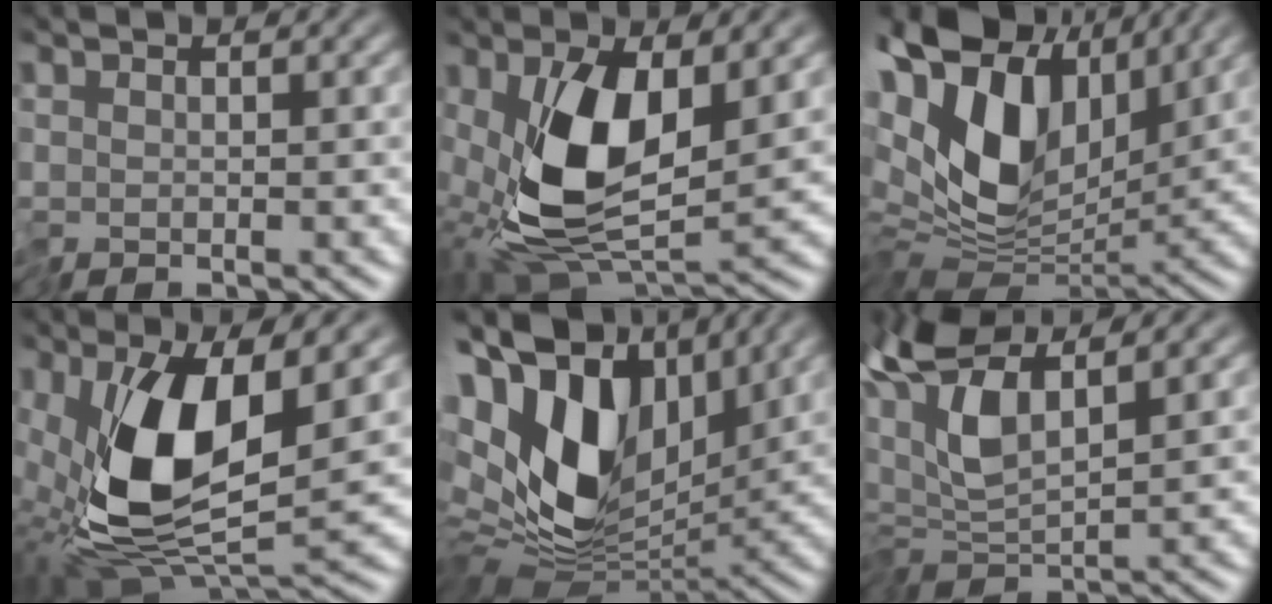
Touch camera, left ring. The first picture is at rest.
{"total": 8.4, "force": [0.8, 3.8, 7.5], "torque": [-0.161, -0.016, 0.018]}
{"total": 12.8, "force": [2.4, 8.0, 9.6], "torque": [-0.193, -0.002, 0.042]}
{"total": 10.0, "force": [1.5, 4.2, 8.9], "torque": [-0.194, -0.019, 0.034]}
{"total": 14.2, "force": [2.6, 9.1, 10.5], "torque": [-0.211, -0.006, 0.057]}
{"total": 7.2, "force": [2.3, 2.7, 6.3], "torque": [-0.145, 0.011, 0.035]}